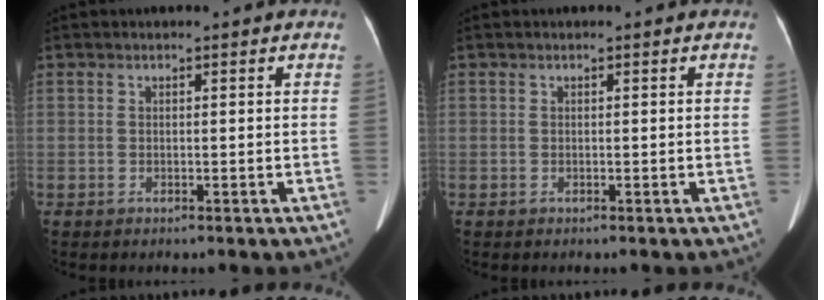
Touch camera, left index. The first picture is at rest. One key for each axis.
{"total": 0.0}